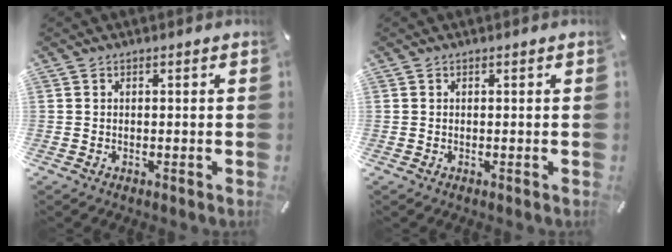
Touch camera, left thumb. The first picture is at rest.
{"total": 0.0}